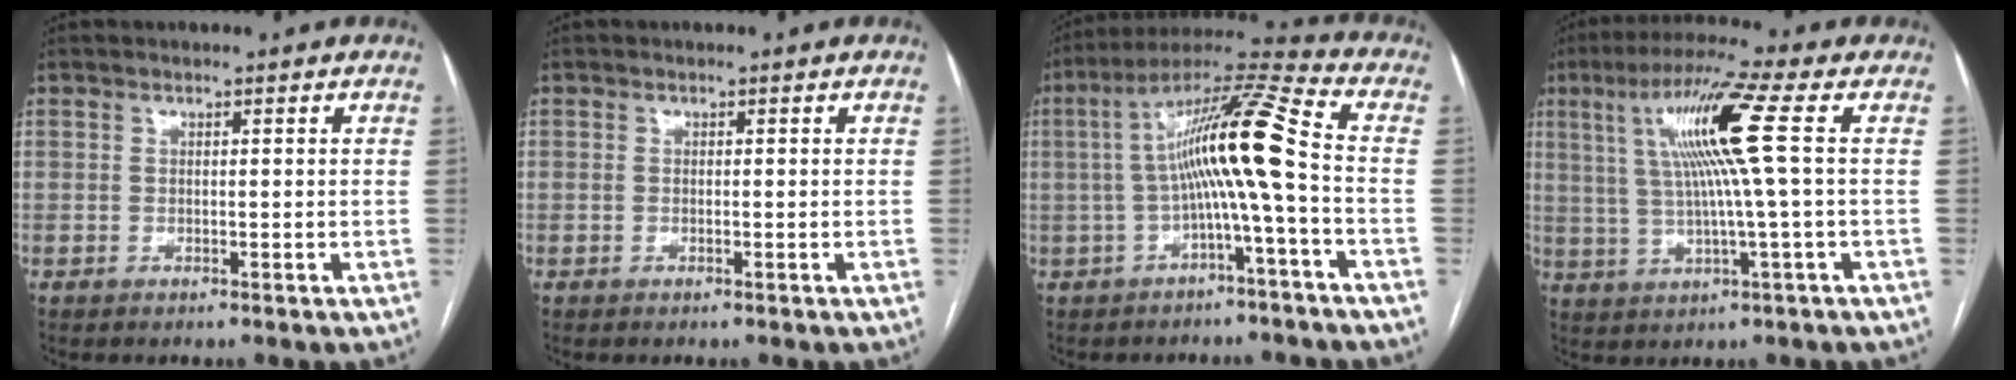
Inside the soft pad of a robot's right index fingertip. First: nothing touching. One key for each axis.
{"total": 0.0}
{"total": 13.0, "fx": -1.0, "fy": -0.6, "fz": 13.0, "tx": -0.221, "ty": 0.036, "tz": -0.025}
{"total": 12.0, "fx": 2.7, "fy": -1.3, "fz": 11.6, "tx": -0.216, "ty": 0.019, "tz": 0.050}